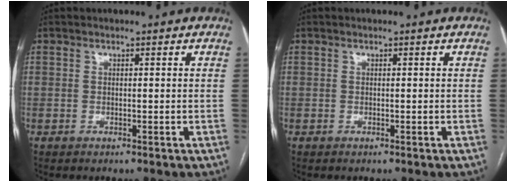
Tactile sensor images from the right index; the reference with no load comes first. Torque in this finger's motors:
{"motor_torque": [0.00, 0.00, 0.00, 0.00]}